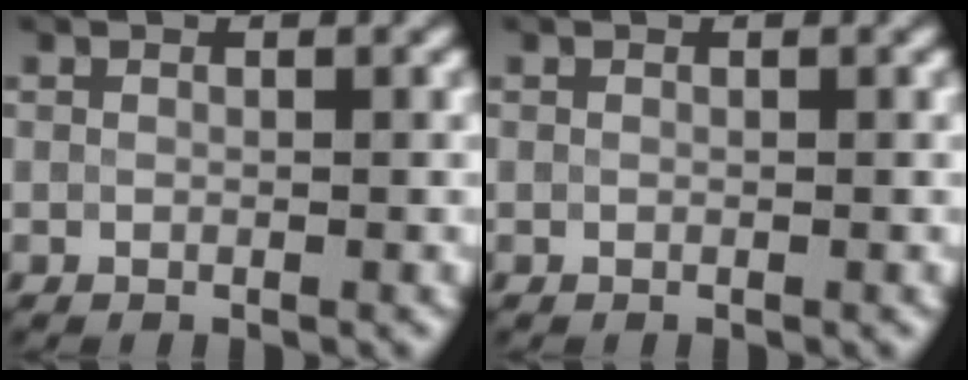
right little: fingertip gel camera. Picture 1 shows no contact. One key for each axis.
{"total": 0.0}